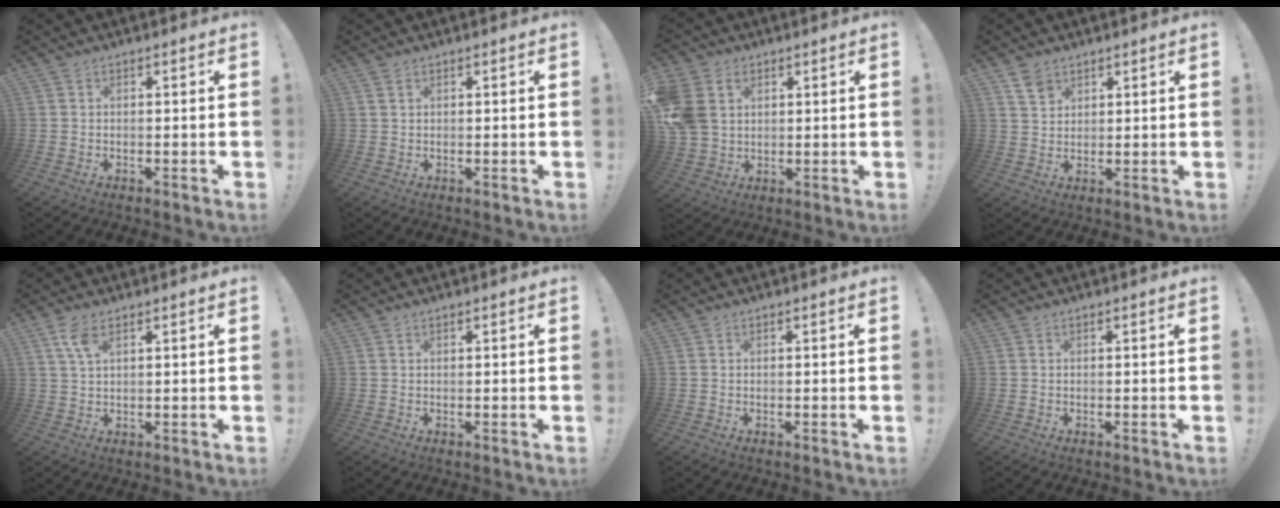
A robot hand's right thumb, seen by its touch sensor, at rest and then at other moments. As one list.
[{"total": 1.3, "force": [0.8, 0.7, 0.7], "torque": [-0.009, -0.001, 0.014]}, {"total": 12.1, "force": [4.0, 9.2, 6.7], "torque": [-0.145, -0.007, 0.082]}, {"total": 5.2, "force": [3.5, 3.4, 1.7], "torque": [-0.018, -0.020, 0.065]}, {"total": 5.2, "force": [2.6, 2.1, 3.9], "torque": [-0.077, 0.000, 0.048]}, {"total": 0.0}, {"total": 0.0}, {"total": 0.0}]